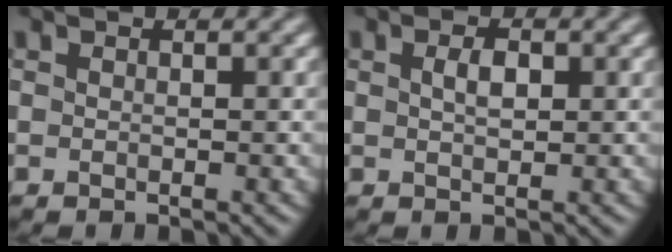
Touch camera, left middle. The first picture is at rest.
{"total": 1.6, "force": [0.6, 0.7, 1.4], "torque": [-0.030, 0.005, 0.010]}